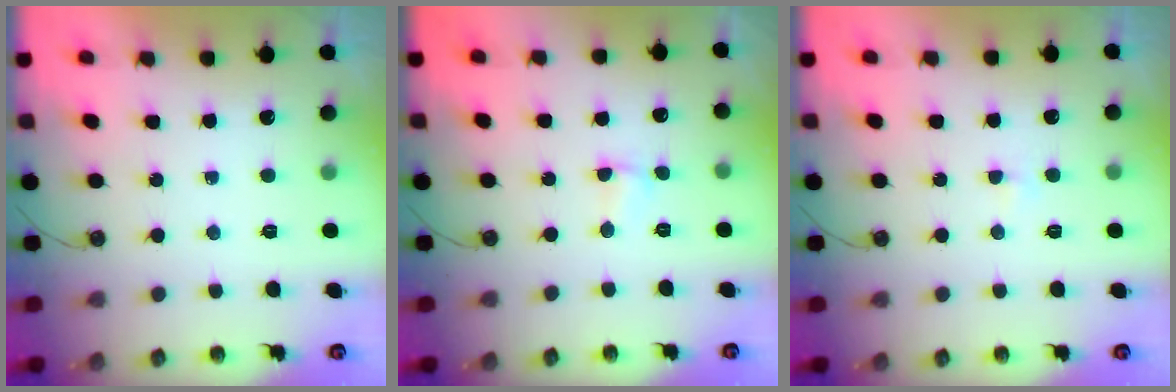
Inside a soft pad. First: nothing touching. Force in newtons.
{"total": 1.7, "press": 1.6, "slide": 0.4}
{"total": 2.1, "press": 2.1, "slide": 0.4}